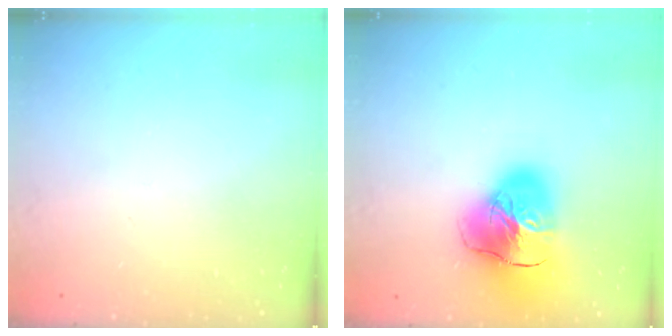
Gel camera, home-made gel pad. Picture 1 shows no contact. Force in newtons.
{"total": 20.3, "press": 20.2, "slide": 2.2}